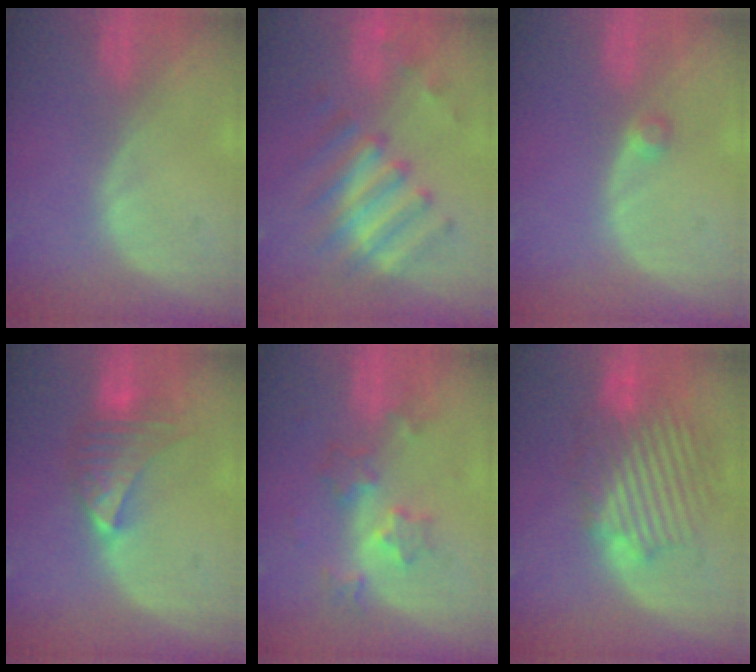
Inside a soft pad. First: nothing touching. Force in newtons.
{"total": 8.2, "press": 8.1, "slide": 1.2}
{"total": 1.6, "press": 1.4, "slide": 0.9}
{"total": 7.0, "press": 6.7, "slide": 1.9}
{"total": 6.1, "press": 5.5, "slide": 2.5}
{"total": 9.6, "press": 9.4, "slide": 2.2}